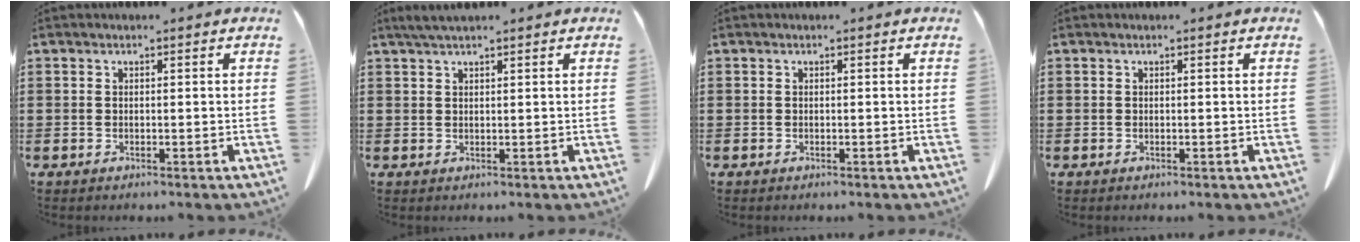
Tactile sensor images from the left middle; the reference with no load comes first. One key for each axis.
{"total": 2.0, "fx": 1.6, "fy": 0.1, "fz": 1.3, "tx": -0.027, "ty": -0.001, "tz": 0.030}
{"total": 0.0}
{"total": 0.0}